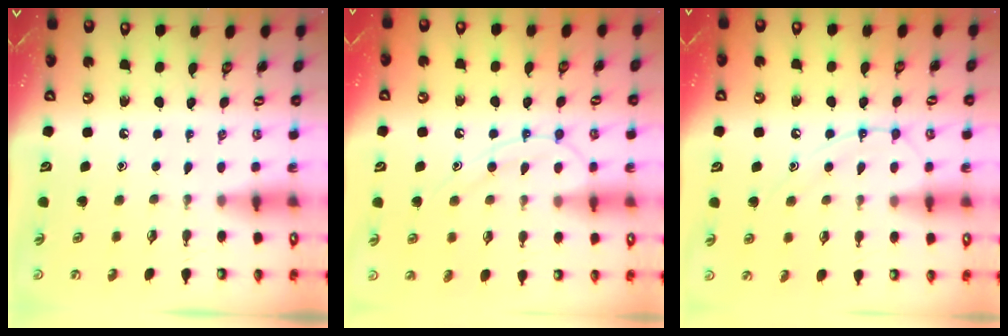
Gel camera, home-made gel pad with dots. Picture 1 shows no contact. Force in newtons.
{"total": 12.0, "press": 11.9, "slide": 1.1}
{"total": 10.1, "press": 10.1, "slide": 0.9}